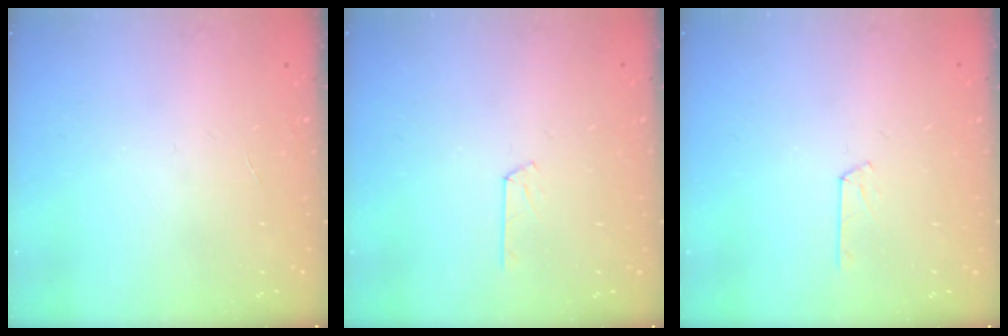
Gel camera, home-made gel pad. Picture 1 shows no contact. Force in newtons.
{"total": 2.9, "press": 2.9, "slide": 0.3}
{"total": 2.9, "press": 2.9, "slide": 0.3}